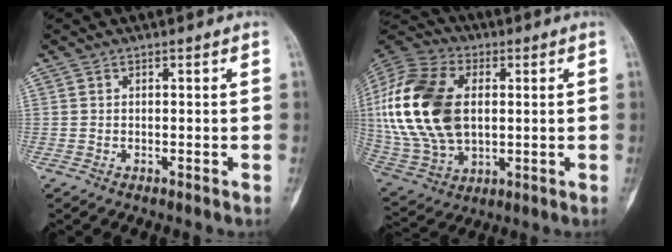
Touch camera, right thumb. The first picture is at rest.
{"total": 24.3, "force": [2.7, 15.4, 18.6], "torque": [-0.391, -0.005, 0.054]}